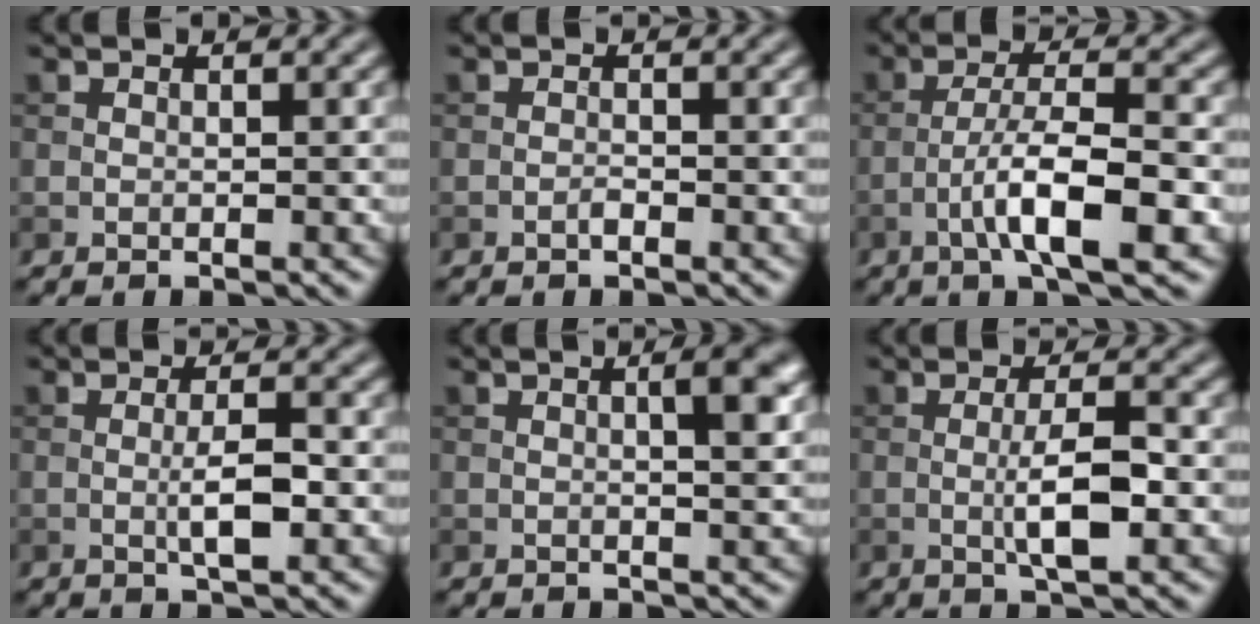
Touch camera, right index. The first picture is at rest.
{"total": 0.7, "force": [-0.5, 0.2, 0.5], "torque": [-0.009, 0.002, -0.010]}
{"total": 6.9, "force": [-2.7, 1.5, 6.2], "torque": [-0.106, 0.010, -0.050]}
{"total": 3.1, "force": [-0.5, 0.6, 3.0], "torque": [-0.054, -0.001, -0.011]}
{"total": 4.2, "force": [1.0, 1.3, 3.8], "torque": [-0.029, 0.017, 0.003]}
{"total": 4.2, "force": [-0.7, 0.9, 4.1], "torque": [-0.075, 0.000, -0.015]}